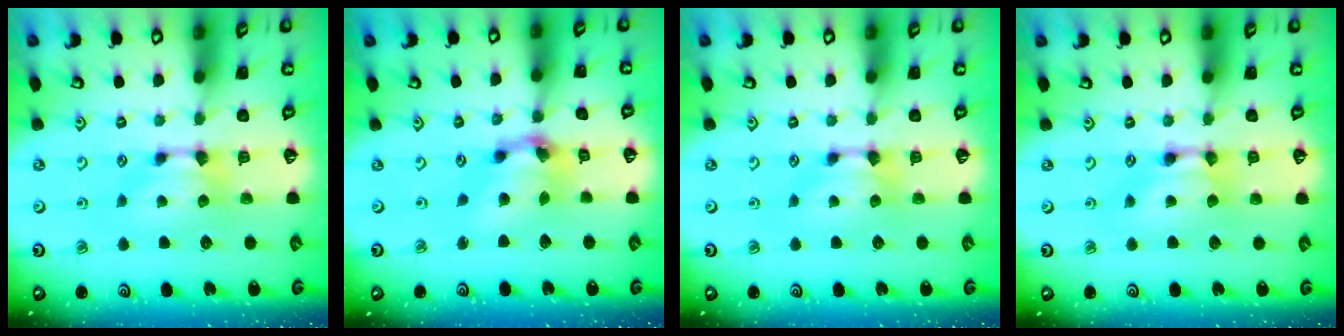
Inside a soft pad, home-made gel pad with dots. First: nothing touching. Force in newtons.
{"total": 7.1, "press": 6.7, "slide": 2.3}
{"total": 0.0}
{"total": 1.8, "press": 1.7, "slide": 0.0}